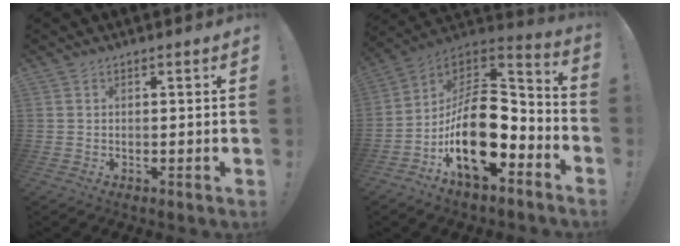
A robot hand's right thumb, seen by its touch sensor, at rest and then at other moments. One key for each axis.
{"total": 23.0, "fx": -5.0, "fy": 12.9, "fz": 18.4, "tx": -0.326, "ty": 0.026, "tz": -0.073}